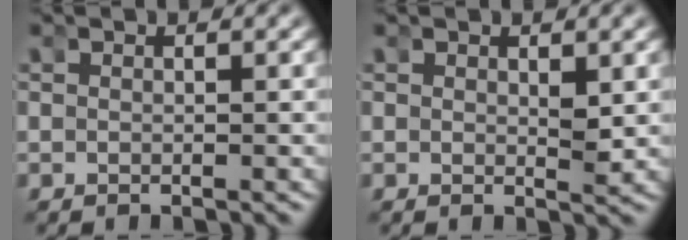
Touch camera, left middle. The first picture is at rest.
{"total": 1.3, "force": [0.4, 0.4, 1.1], "torque": [-0.016, -0.010, 0.011]}